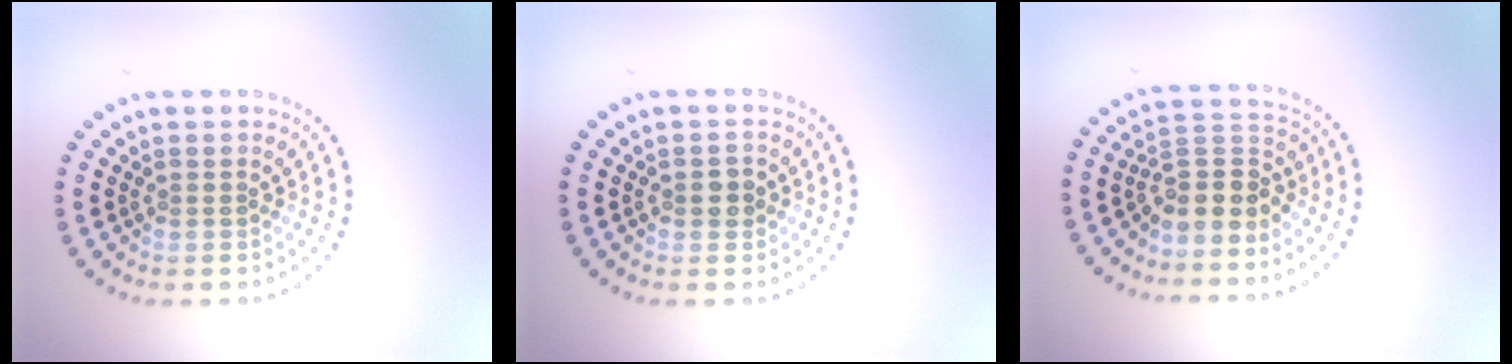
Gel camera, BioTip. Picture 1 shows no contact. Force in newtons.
{"total": 1.4, "press": 1.4, "slide": 0.1}
{"total": 3.8, "press": 3.3, "slide": 2.0}